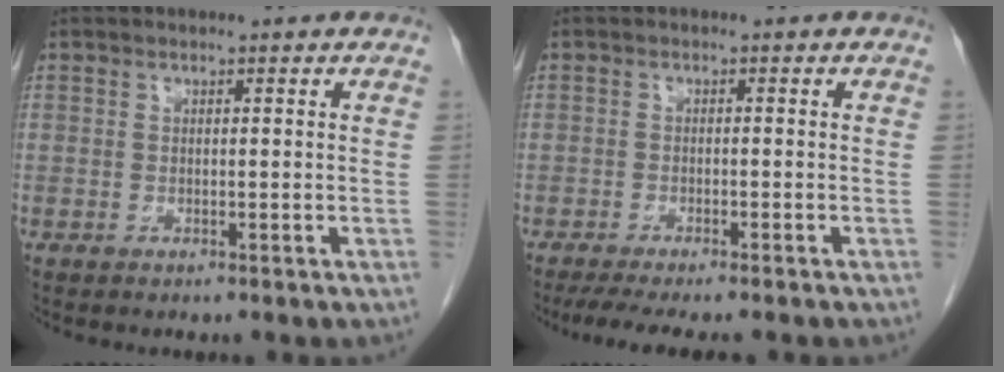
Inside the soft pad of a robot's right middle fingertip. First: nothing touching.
{"total": 8.0, "force": [-6.7, 0.9, 4.3], "torque": [-0.061, -0.013, -0.100]}